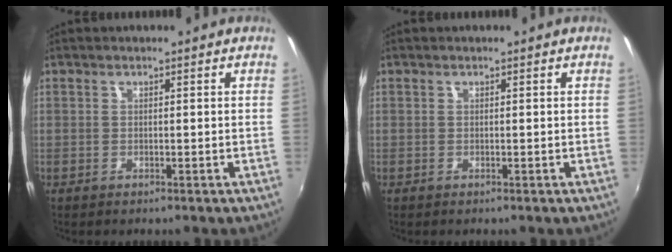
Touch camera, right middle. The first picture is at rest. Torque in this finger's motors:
{"motor_torque": [0.00, 0.00, 0.00, 0.00]}